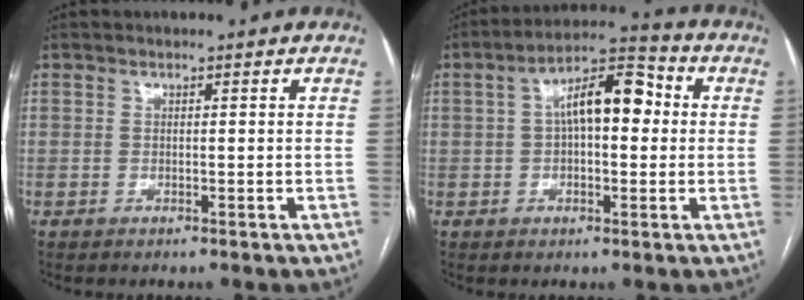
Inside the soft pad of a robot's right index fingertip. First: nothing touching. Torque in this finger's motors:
{"motor_torque": [1.52, 0.14, 0.64, 0.16]}